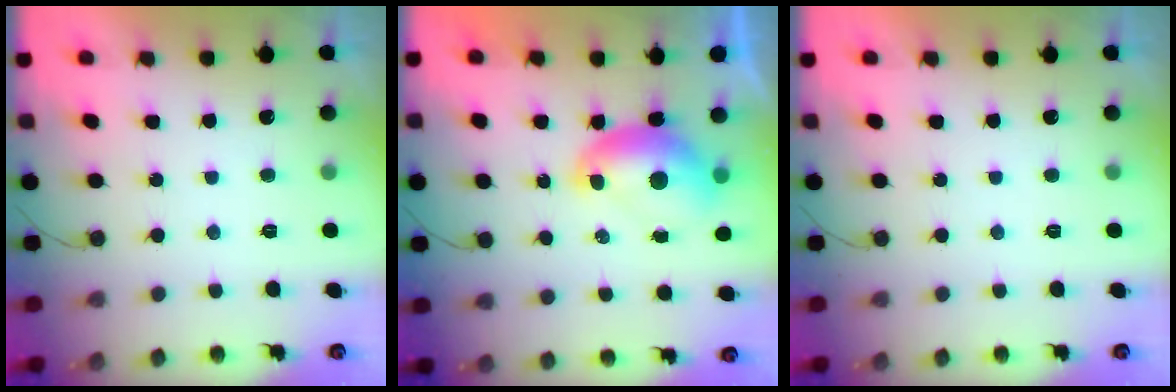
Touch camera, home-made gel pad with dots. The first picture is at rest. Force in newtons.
{"total": 8.5, "press": 8.4, "slide": 1.0}
{"total": 0.0}